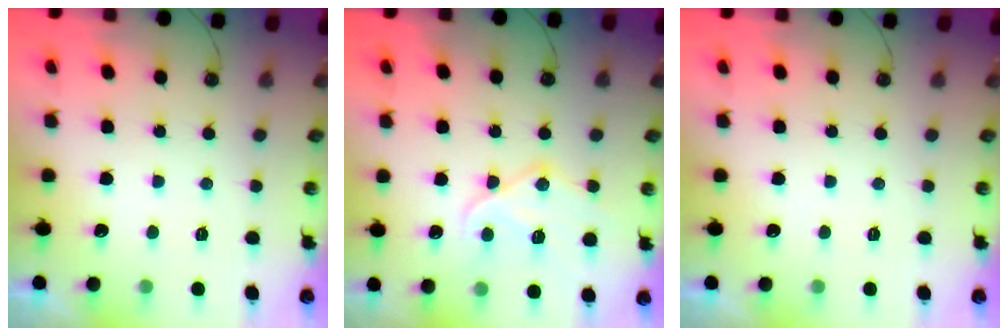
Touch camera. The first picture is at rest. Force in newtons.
{"total": 16.0, "press": 15.9, "slide": 1.7}
{"total": 0.0}